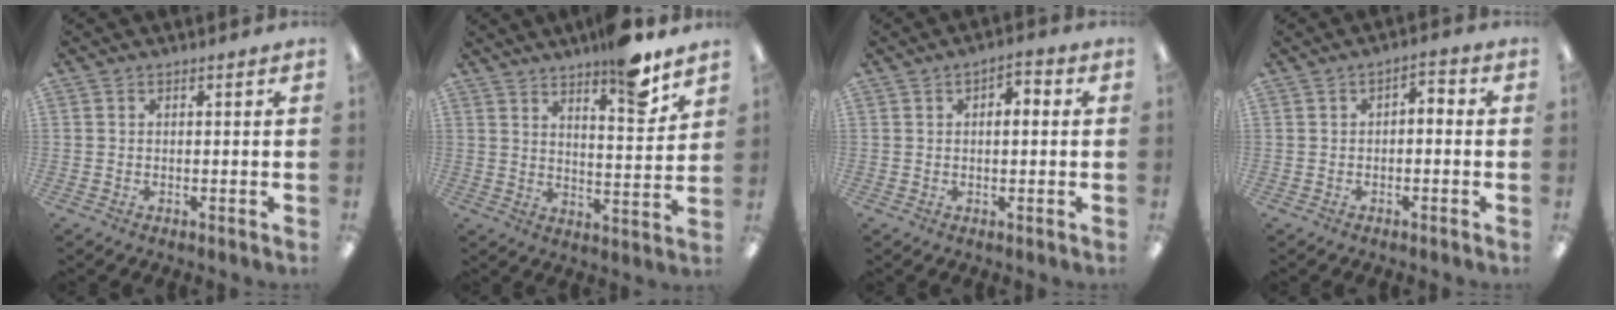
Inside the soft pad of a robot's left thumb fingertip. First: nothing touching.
{"total": 10.1, "force": [8.3, 2.0, 5.5], "torque": [-0.059, -0.062, 0.136]}
{"total": 2.6, "force": [0.1, 1.6, 2.0], "torque": [-0.029, 0.006, -0.003]}
{"total": 3.0, "force": [-2.0, 1.6, 1.6], "torque": [-0.024, 0.016, -0.039]}